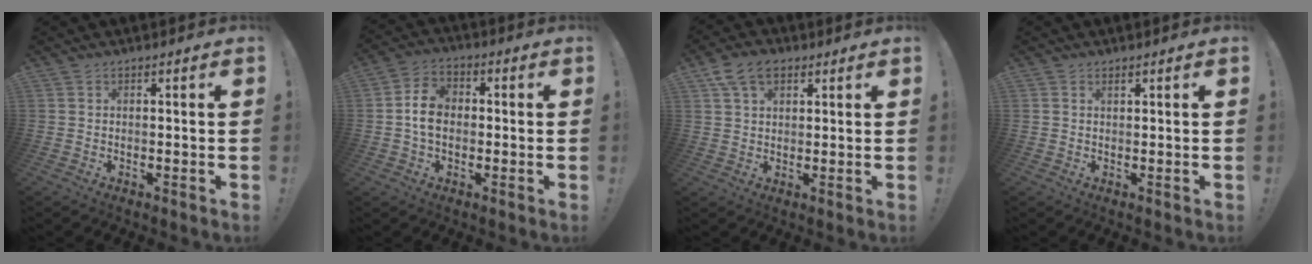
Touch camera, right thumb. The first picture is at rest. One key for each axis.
{"total": 8.4, "fx": -0.2, "fy": 6.3, "fz": 5.6, "tx": -0.090, "ty": 0.015, "tz": -0.004}
{"total": 8.4, "fx": 4.1, "fy": 5.2, "fz": 5.1, "tx": -0.081, "ty": -0.006, "tz": 0.080}
{"total": 0.8, "fx": 0.7, "fy": 0.2, "fz": 0.4, "tx": 0.000, "ty": -0.003, "tz": 0.011}